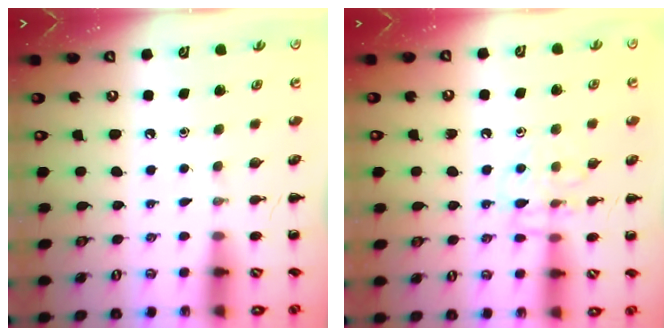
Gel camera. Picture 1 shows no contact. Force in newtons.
{"total": 8.7, "press": 8.7, "slide": 0.5}